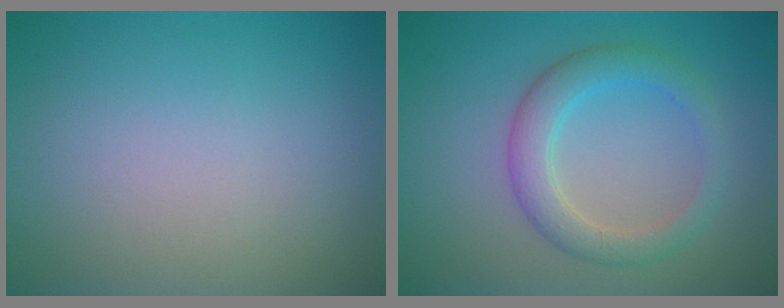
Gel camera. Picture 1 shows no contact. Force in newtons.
{"total": 3.5, "press": 3.5, "slide": 0.2}